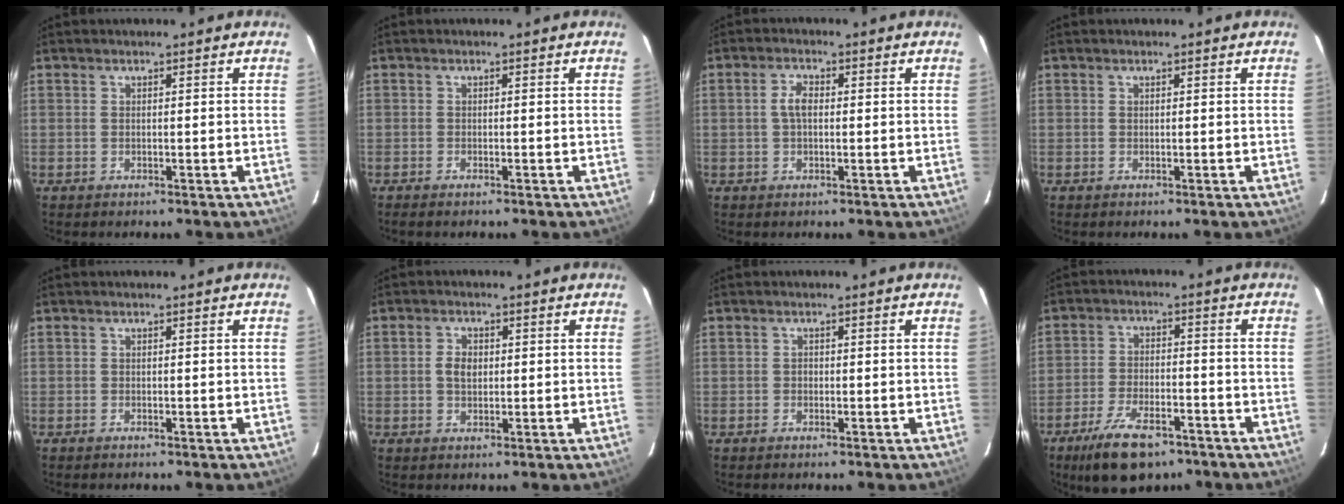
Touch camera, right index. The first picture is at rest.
{"total": 1.0, "force": [-0.9, 0.1, 0.5], "torque": [-0.014, -0.003, -0.018]}
{"total": 3.0, "force": [0.1, 1.4, 2.6], "torque": [-0.053, 0.008, 0.003]}
{"total": 0.0}
{"total": 0.0}
{"total": 3.1, "force": [0.2, 2.1, 2.2], "torque": [-0.041, 0.006, 0.004]}
{"total": 0.6, "force": [-0.2, 0.6, 0.1], "torque": [-0.001, 0.001, -0.005]}
{"total": 12.0, "force": [-8.2, 4.9, 7.2], "torque": [-0.162, -0.014, -0.139]}